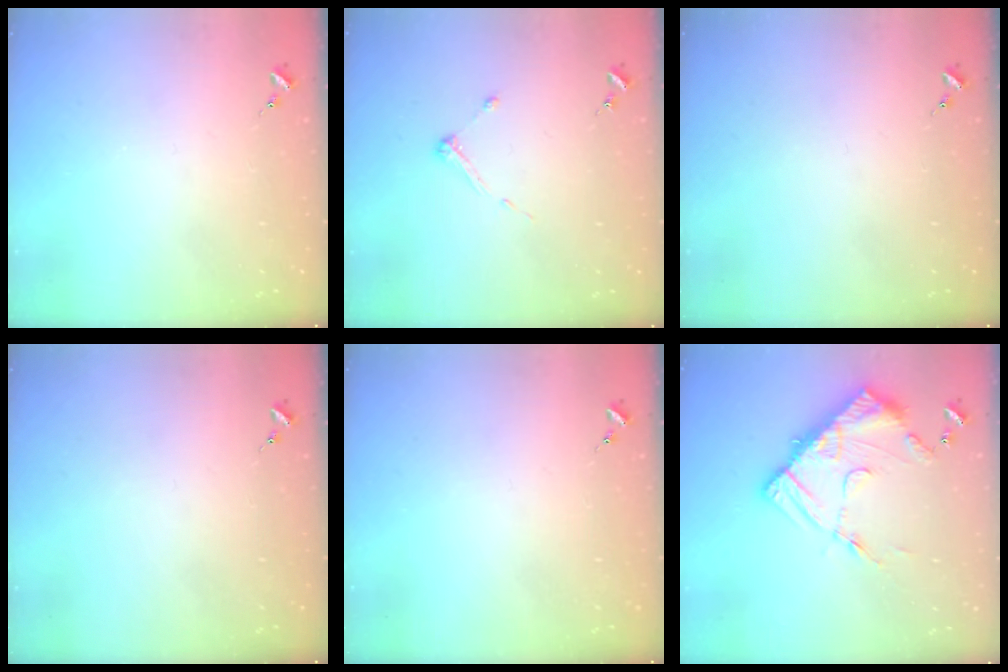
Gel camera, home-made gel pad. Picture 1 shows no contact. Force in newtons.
{"total": 3.6, "press": 3.6, "slide": 0.4}
{"total": 0.0}
{"total": 0.0}
{"total": 0.0}
{"total": 16.0, "press": 15.9, "slide": 1.5}